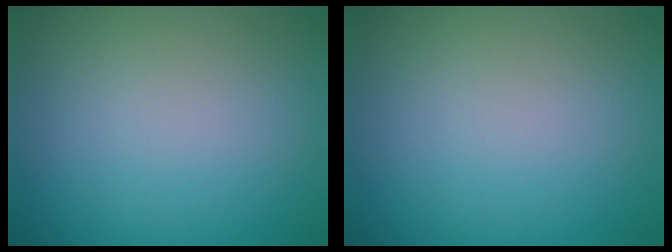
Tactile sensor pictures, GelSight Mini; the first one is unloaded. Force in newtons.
{"total": 0.0}